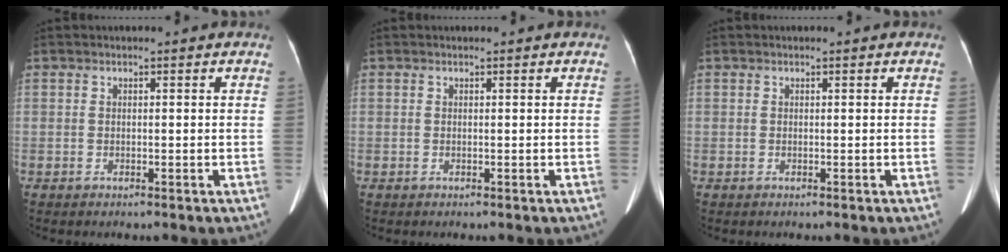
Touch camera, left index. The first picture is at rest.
{"total": 0.0}
{"total": 0.0}